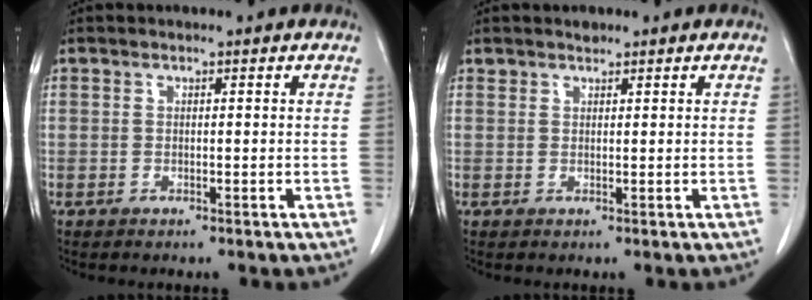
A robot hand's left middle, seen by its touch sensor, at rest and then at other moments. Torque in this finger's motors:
{"motor_torque": [0.25, -0.21, -0.04, 0.01]}